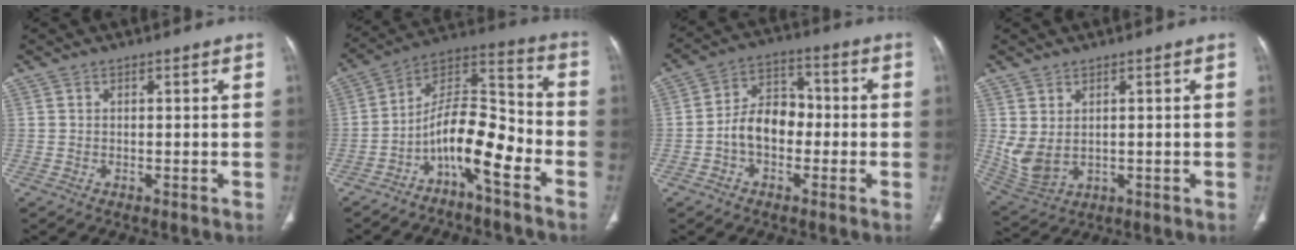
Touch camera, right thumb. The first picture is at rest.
{"total": 12.6, "force": [-6.3, 4.1, 10.1], "torque": [-0.170, 0.087, -0.115]}
{"total": 9.0, "force": [-1.8, 6.3, 6.1], "torque": [-0.083, 0.036, -0.045]}
{"total": 6.5, "force": [1.1, 4.1, 4.9], "torque": [-0.104, -0.006, 0.041]}